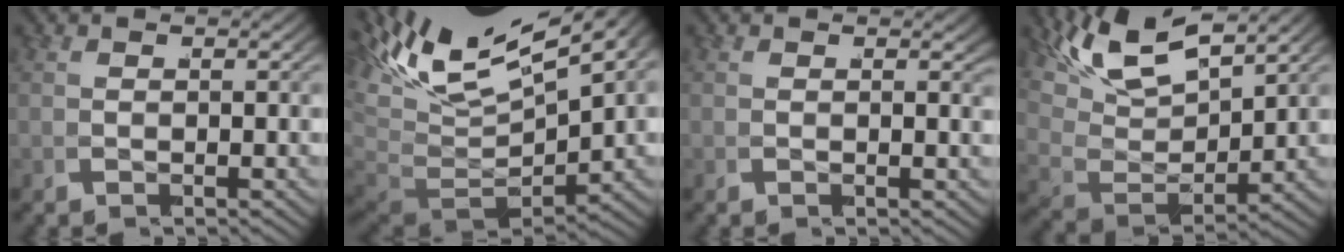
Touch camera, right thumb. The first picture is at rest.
{"total": 10.8, "force": [0.4, 6.9, 8.4], "torque": [-0.154, -0.029, 0.019]}
{"total": 0.6, "force": [0.5, 0.2, 0.3], "torque": [-0.003, -0.001, 0.005]}
{"total": 6.6, "force": [2.9, 3.4, 4.8], "torque": [-0.113, -0.002, 0.050]}